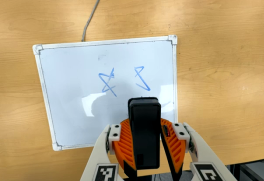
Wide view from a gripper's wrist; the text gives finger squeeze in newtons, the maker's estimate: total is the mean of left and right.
{"total": 8.9, "left": 8.6, "right": 9.3}